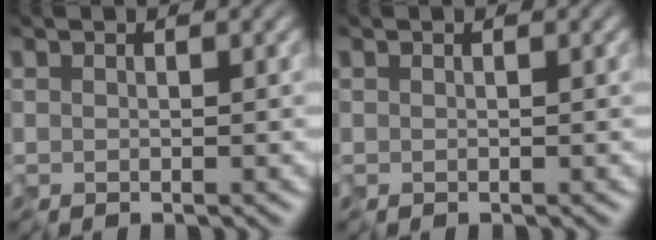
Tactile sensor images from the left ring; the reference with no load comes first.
{"total": 0.0}